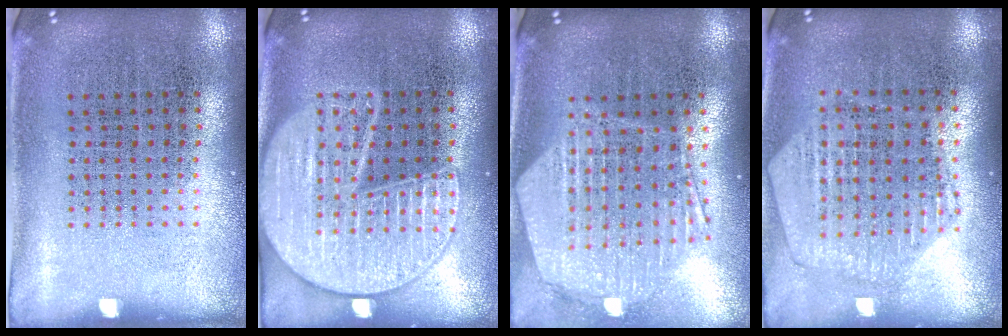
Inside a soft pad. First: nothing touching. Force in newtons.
{"total": 3.0, "press": 3.0, "slide": 0.2}
{"total": 1.7, "press": 1.6, "slide": 0.7}
{"total": 0.9, "press": 0.8, "slide": 0.1}